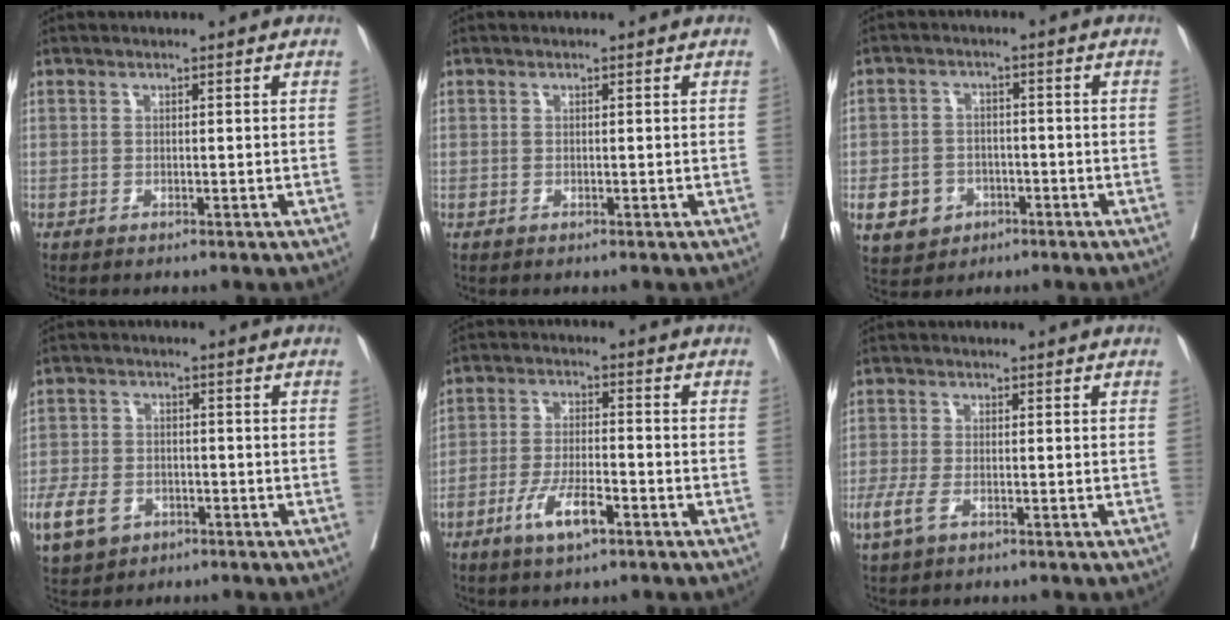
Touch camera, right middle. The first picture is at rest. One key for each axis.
{"total": 0.0}
{"total": 8.1, "fx": -3.4, "fy": 6.8, "fz": 2.7, "tx": -0.060, "ty": 0.008, "tz": -0.044}
{"total": 14.4, "fx": -6.4, "fy": 11.0, "fz": 6.8, "tx": -0.200, "ty": 0.000, "tz": -0.099}
{"total": 6.9, "fx": -3.7, "fy": 1.8, "fz": 5.5, "tx": -0.108, "ty": -0.005, "tz": -0.066}
{"total": 3.3, "fx": -1.4, "fy": 1.4, "fz": 2.6, "tx": -0.069, "ty": -0.007, "tz": -0.028}